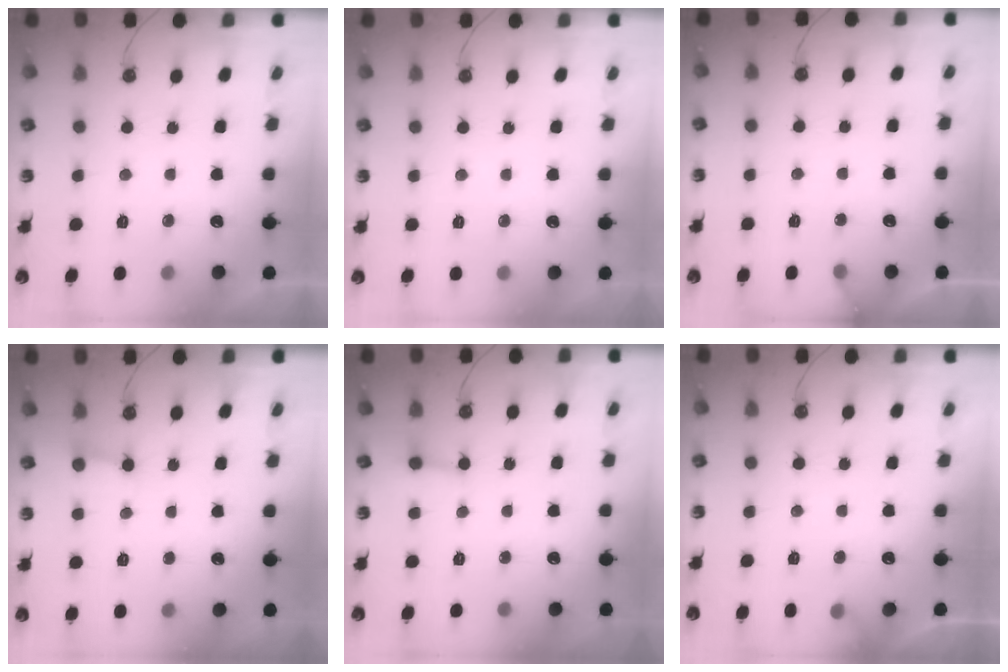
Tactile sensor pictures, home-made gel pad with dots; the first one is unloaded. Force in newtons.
{"total": 0.0}
{"total": 3.1, "press": 3.1, "slide": 0.2}
{"total": 2.5, "press": 2.5, "slide": 0.2}
{"total": 2.6, "press": 2.6, "slide": 0.2}
{"total": 5.4, "press": 5.4, "slide": 0.4}